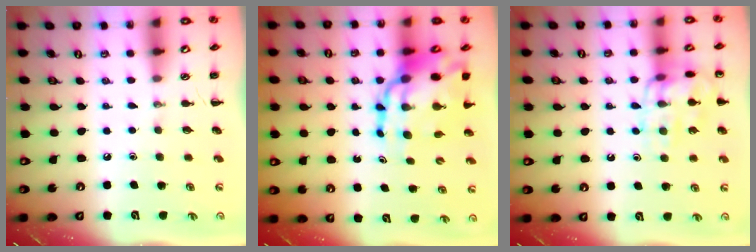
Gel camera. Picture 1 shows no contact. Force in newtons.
{"total": 17.4, "press": 16.8, "slide": 4.4}
{"total": 13.8, "press": 13.8, "slide": 0.9}